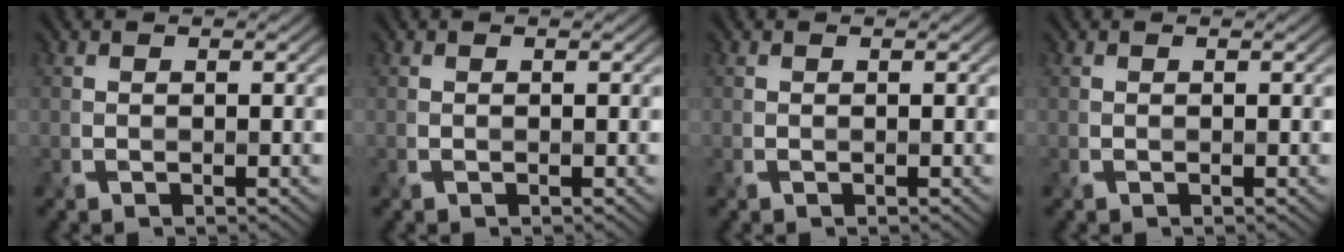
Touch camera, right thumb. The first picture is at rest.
{"total": 0.0}
{"total": 0.0}
{"total": 0.0}